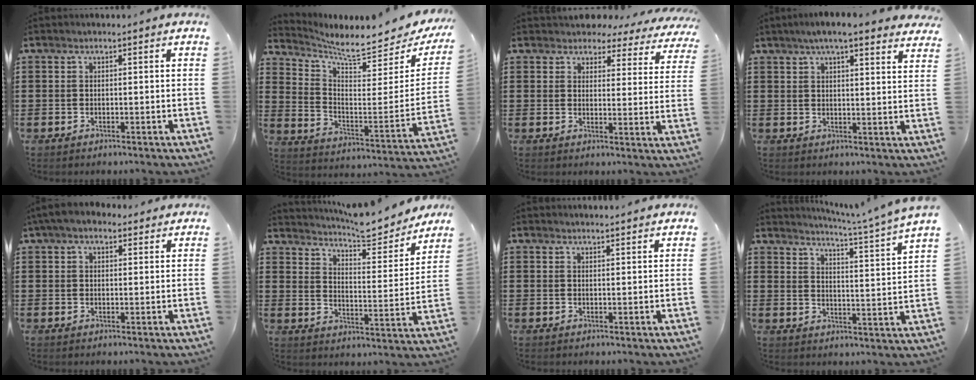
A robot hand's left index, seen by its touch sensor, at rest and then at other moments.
{"total": 6.2, "force": [5.6, 0.5, 2.6], "torque": [-0.072, -0.056, 0.087]}
{"total": 4.0, "force": [3.8, 1.1, 0.6], "torque": [-0.025, -0.021, 0.063]}
{"total": 5.5, "force": [4.6, 0.4, 3.1], "torque": [-0.071, -0.004, 0.081]}
{"total": 3.9, "force": [2.9, 1.7, 2.1], "torque": [-0.050, 0.007, 0.053]}
{"total": 7.2, "force": [6.9, 0.7, 1.9], "torque": [-0.046, -0.053, 0.116]}
{"total": 1.5, "force": [1.5, 0.0, 0.1], "torque": [-0.005, 0.000, 0.029]}
{"total": 4.3, "force": [3.6, -1.3, 1.8], "torque": [-0.045, -0.037, 0.051]}